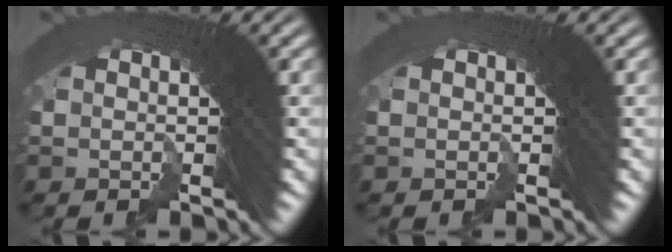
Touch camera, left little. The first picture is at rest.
{"total": 0.0}